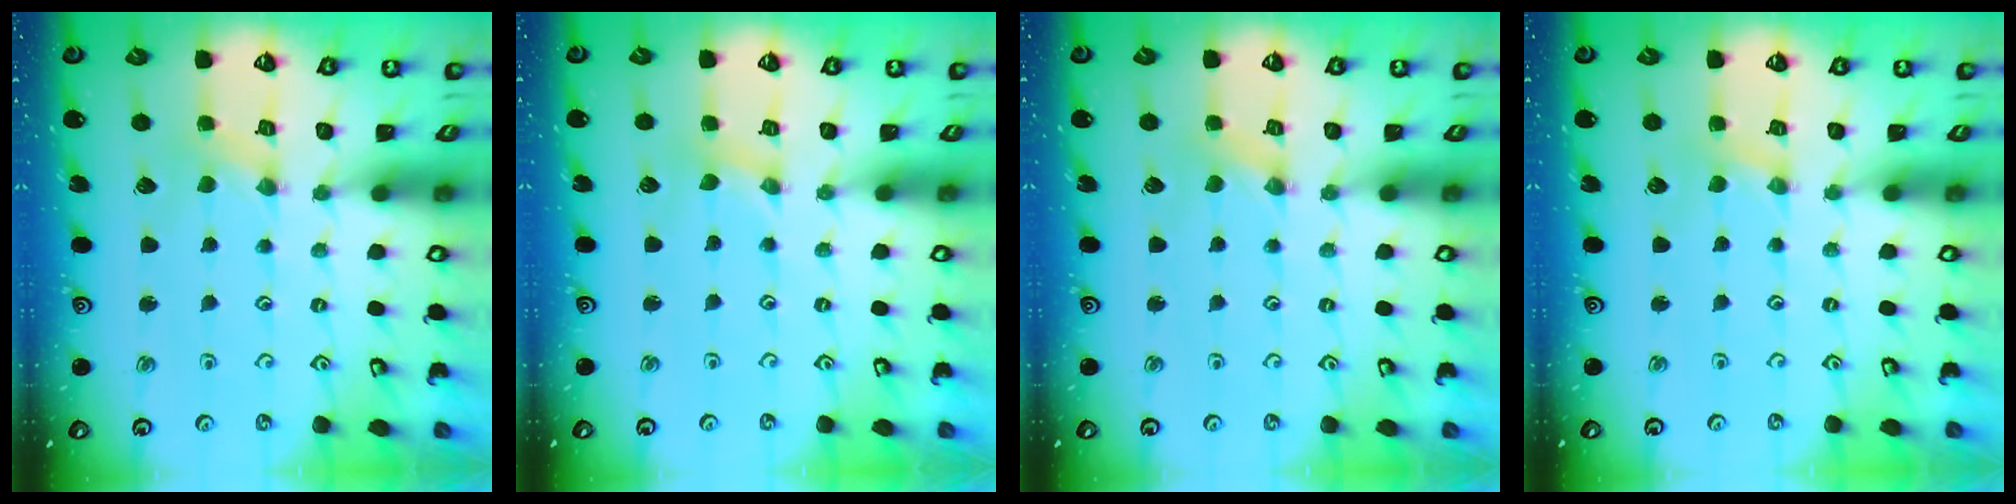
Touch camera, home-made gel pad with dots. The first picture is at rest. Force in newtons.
{"total": 0.0}
{"total": 0.7, "press": 0.7, "slide": 0.2}
{"total": 0.8, "press": 0.8, "slide": 0.1}